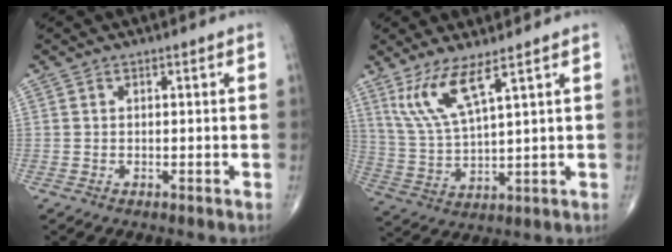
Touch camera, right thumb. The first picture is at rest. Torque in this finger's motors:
{"motor_torque": [-0.83, 1.06, 0.71, 0.94, 0.18]}